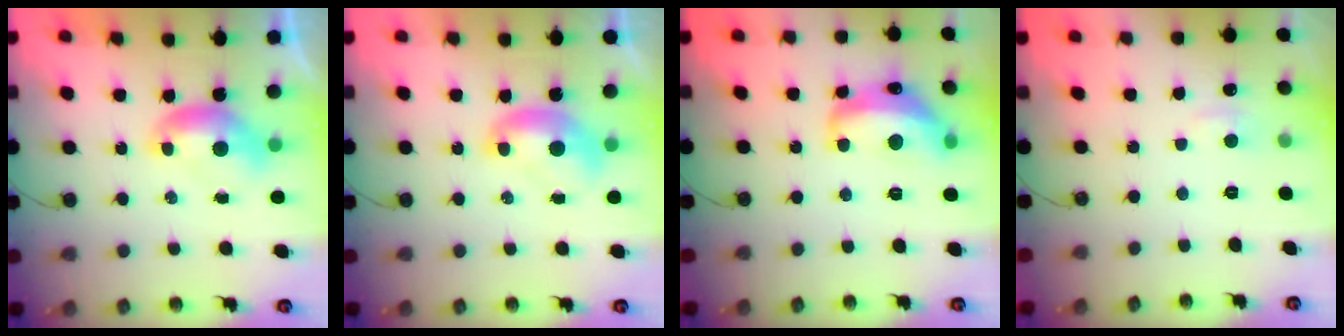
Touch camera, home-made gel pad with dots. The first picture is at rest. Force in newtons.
{"total": 1.3, "press": 1.3, "slide": 0.1}
{"total": 10.2, "press": 10.2, "slide": 1.0}
{"total": 3.0, "press": 3.0, "slide": 0.4}